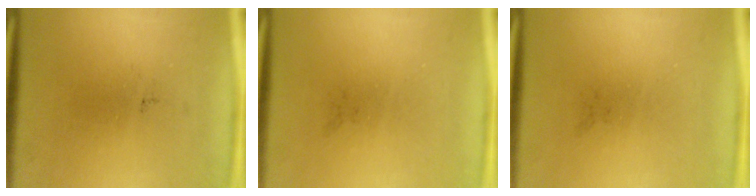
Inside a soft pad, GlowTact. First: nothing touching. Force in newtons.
{"total": 0.0}
{"total": 0.0}